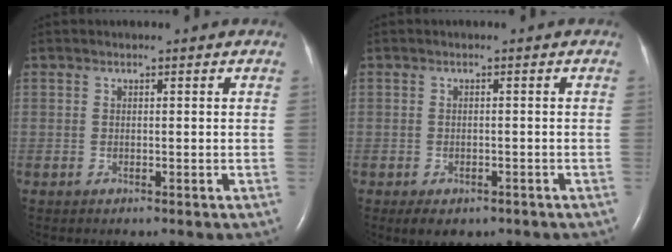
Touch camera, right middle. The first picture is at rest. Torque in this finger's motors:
{"motor_torque": [0.35, -0.30, 0.02, 0.01]}